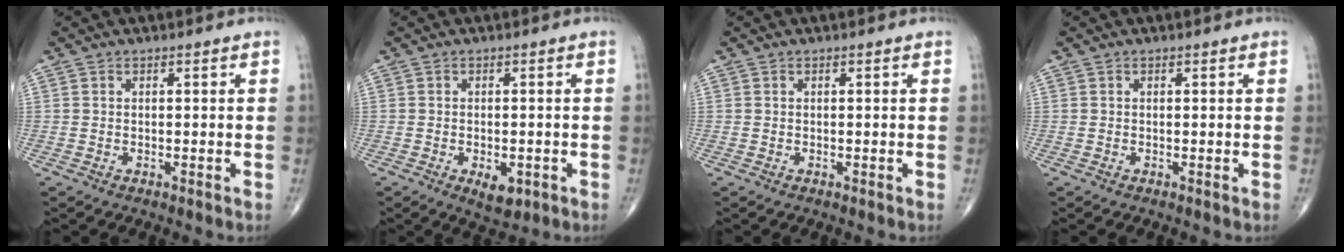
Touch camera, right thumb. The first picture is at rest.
{"total": 4.8, "force": [-2.1, 2.4, 3.6], "torque": [-0.045, 0.002, -0.023]}
{"total": 0.0}
{"total": 0.0}